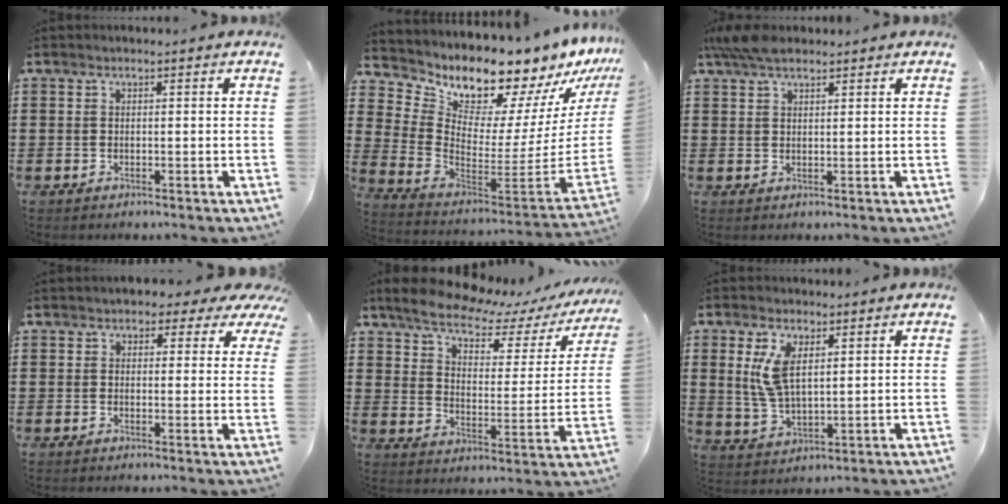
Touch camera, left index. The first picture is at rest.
{"total": 9.4, "force": [9.0, 1.8, 1.8], "torque": [-0.070, -0.103, 0.150]}
{"total": 4.7, "force": [3.4, 1.7, 2.7], "torque": [-0.063, 0.004, 0.064]}
{"total": 3.0, "force": [2.3, 1.4, 1.3], "torque": [-0.020, -0.008, 0.036]}
{"total": 8.0, "force": [6.7, 2.0, 3.8], "torque": [-0.098, -0.037, 0.112]}
{"total": 6.9, "force": [2.6, 3.3, 5.5], "torque": [-0.132, 0.002, 0.042]}